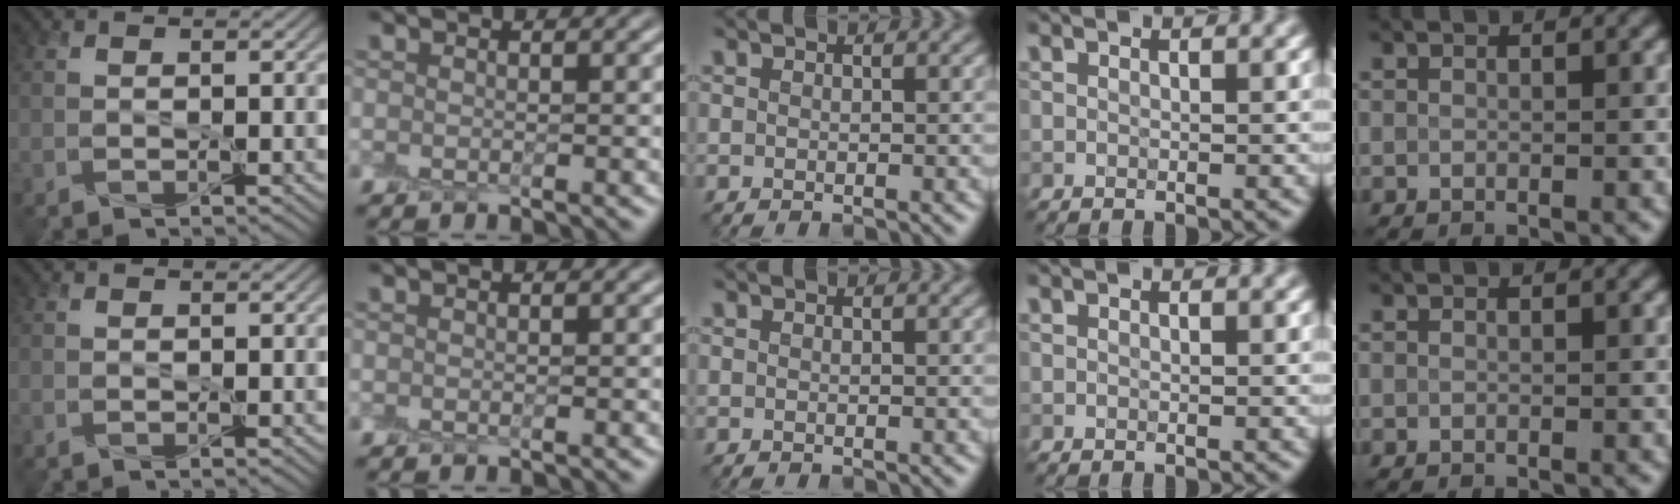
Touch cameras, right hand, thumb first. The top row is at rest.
{}